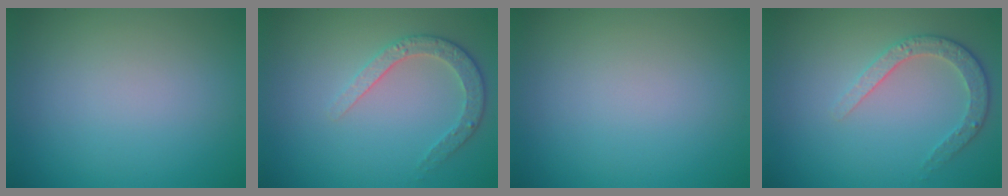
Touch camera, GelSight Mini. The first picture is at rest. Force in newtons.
{"total": 2.6, "press": 2.5, "slide": 0.8}
{"total": 0.0}
{"total": 2.6, "press": 2.5, "slide": 0.8}